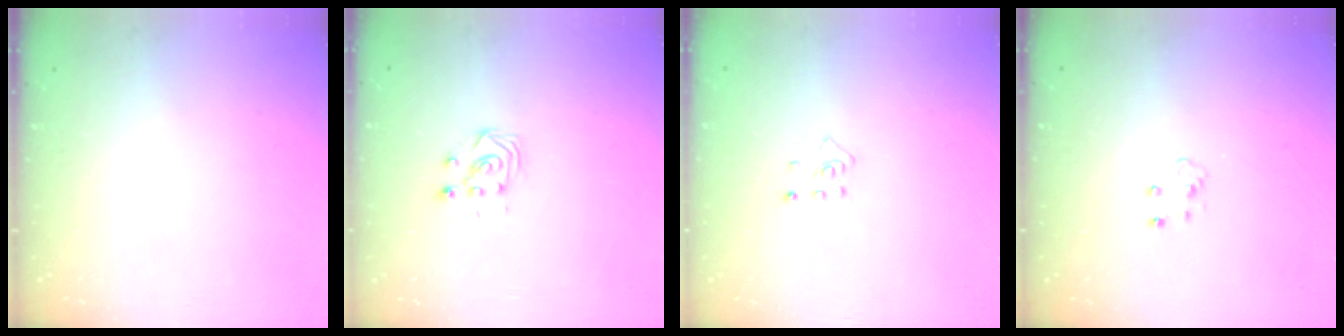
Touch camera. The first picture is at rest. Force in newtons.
{"total": 2.7, "press": 2.7, "slide": 0.3}
{"total": 2.5, "press": 2.4, "slide": 0.8}
{"total": 4.4, "press": 4.3, "slide": 0.3}